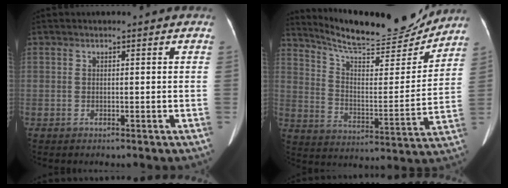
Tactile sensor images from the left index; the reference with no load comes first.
{"total": 19.4, "force": [18.1, 2.5, 6.6], "torque": [-0.115, -0.019, 0.269]}